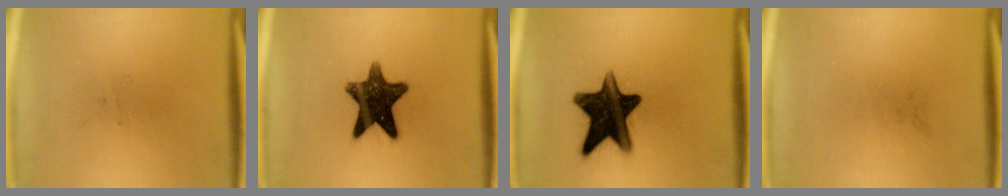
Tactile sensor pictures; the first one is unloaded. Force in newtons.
{"total": 12.6}
{"total": 15.0}
{"total": 0.0}